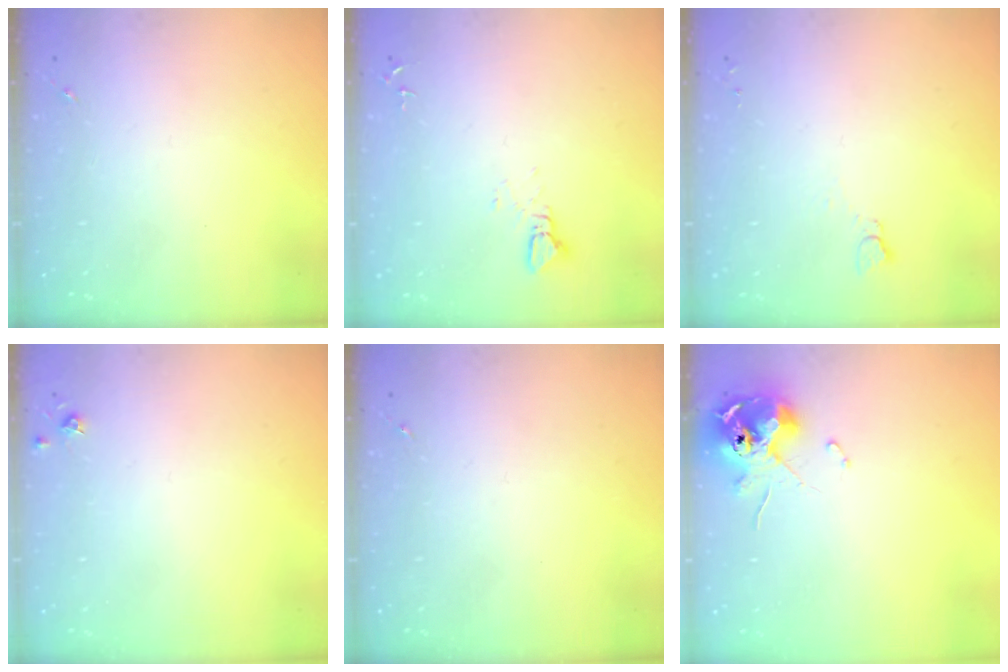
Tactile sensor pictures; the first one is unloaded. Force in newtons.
{"total": 2.4, "press": 2.4, "slide": 0.1}
{"total": 2.7, "press": 2.7, "slide": 0.3}
{"total": 3.8, "press": 3.8, "slide": 0.5}
{"total": 0.0}
{"total": 10.8, "press": 10.7, "slide": 1.7}